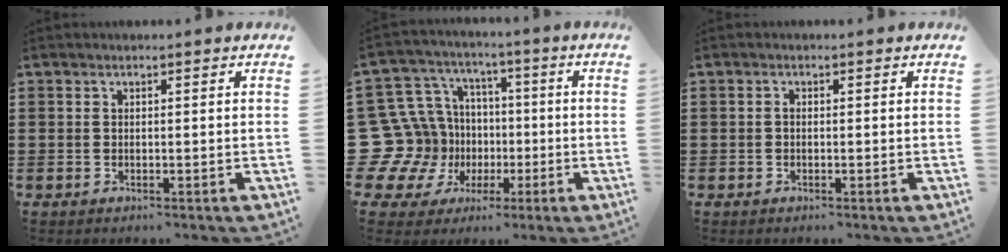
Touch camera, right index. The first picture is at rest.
{"total": 14.5, "force": [-2.0, 13.9, 3.6], "torque": [-0.151, -0.010, -0.001]}
{"total": 0.7, "force": [-0.2, 0.3, 0.5], "torque": [-0.012, -0.003, -0.004]}